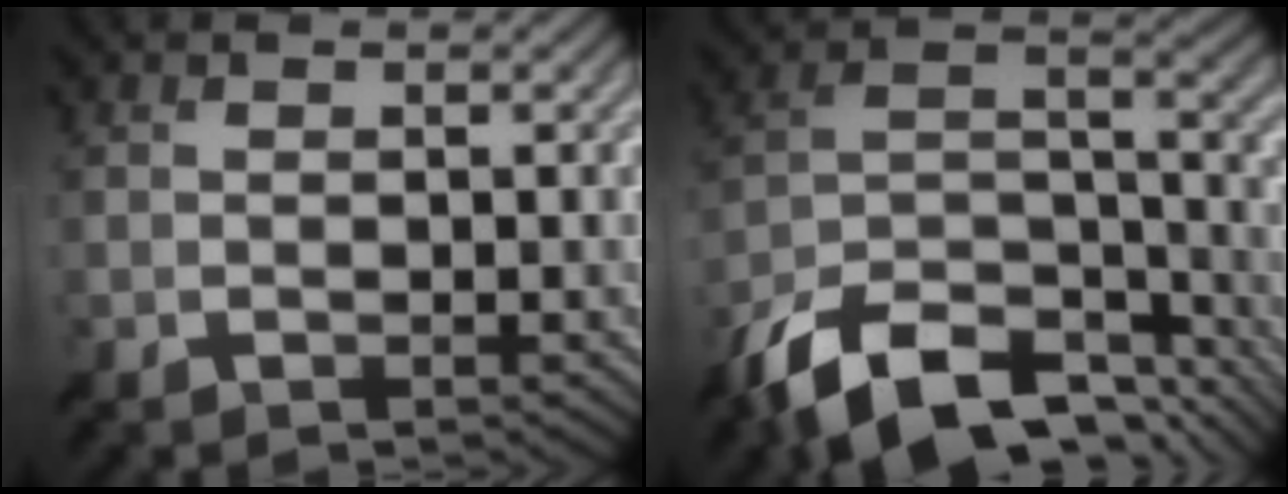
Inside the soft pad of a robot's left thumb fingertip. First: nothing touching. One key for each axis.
{"total": 16.2, "fx": -11.6, "fy": 6.7, "fz": 9.0, "tx": -0.204, "ty": -0.014, "tz": -0.193}